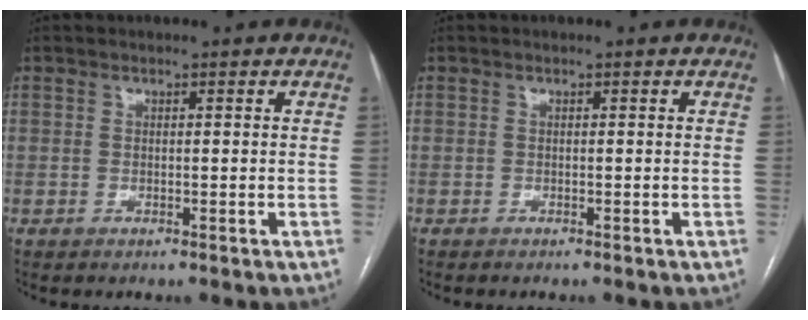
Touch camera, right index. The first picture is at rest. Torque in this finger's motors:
{"motor_torque": [0.13, 0.34, -0.05, 0.00]}